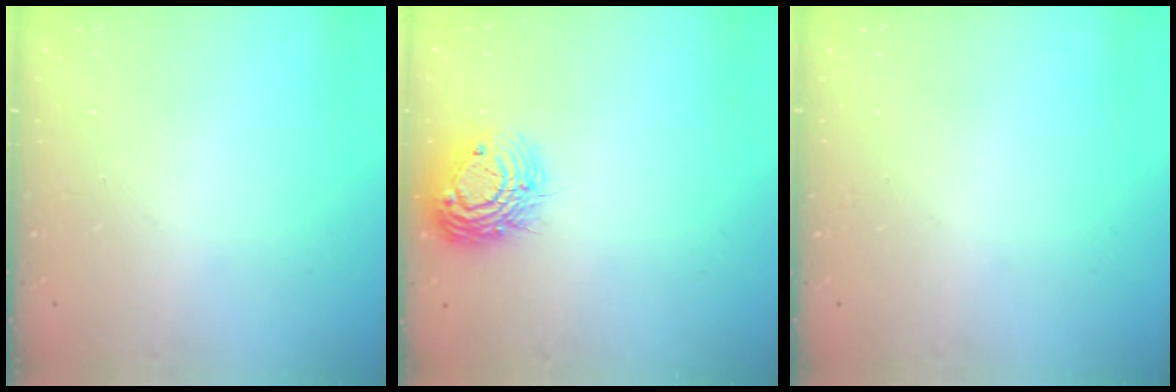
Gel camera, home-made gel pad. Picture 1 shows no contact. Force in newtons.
{"total": 13.1, "press": 13.1, "slide": 0.9}
{"total": 0.0}